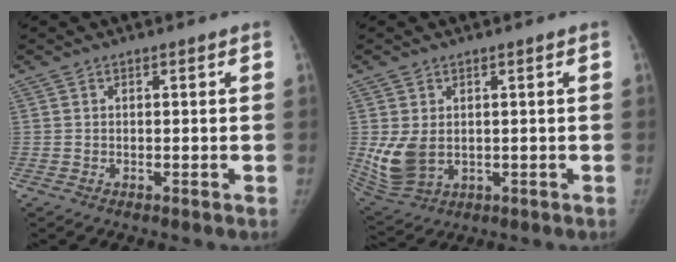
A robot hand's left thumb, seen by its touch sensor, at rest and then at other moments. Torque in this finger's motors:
{"motor_torque": [0.10, 1.49, 0.77, -0.76, 0.07]}